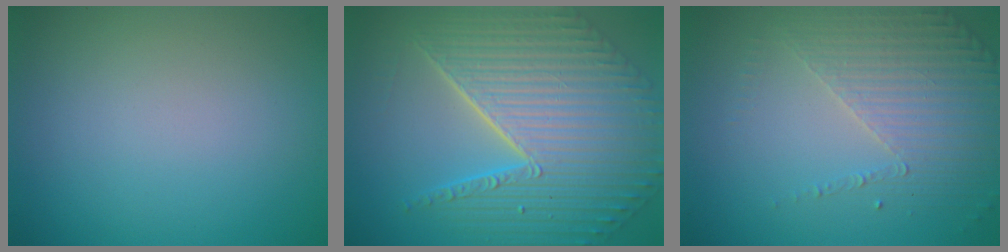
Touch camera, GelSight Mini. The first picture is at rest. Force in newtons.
{"total": 10.8, "press": 7.3, "slide": 8.0}
{"total": 4.2, "press": 3.1, "slide": 2.9}